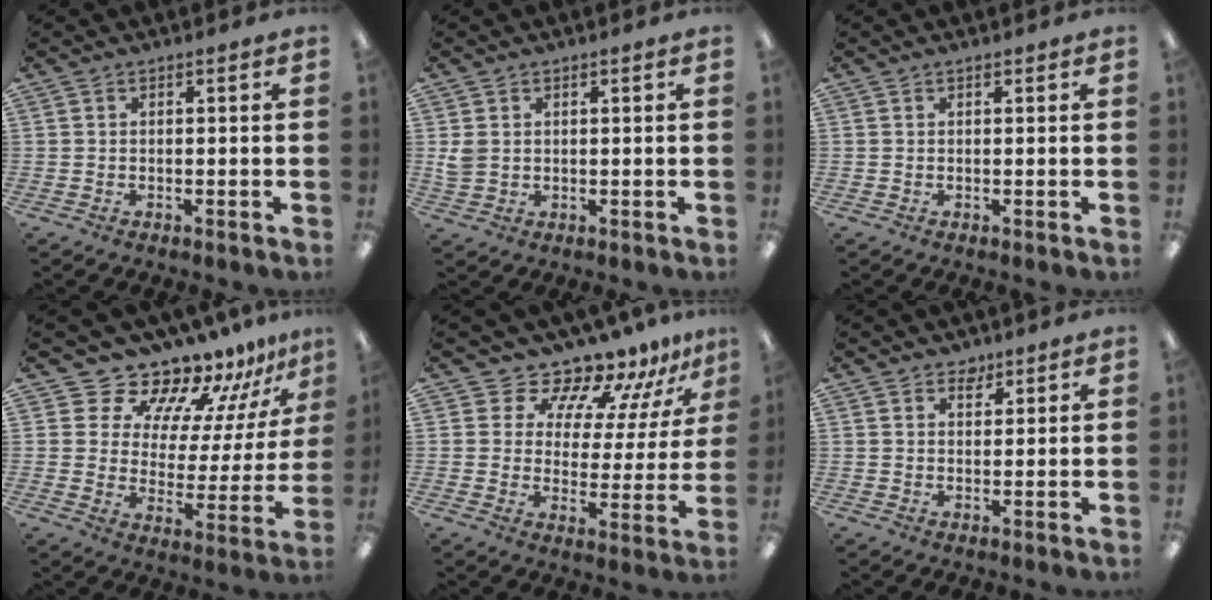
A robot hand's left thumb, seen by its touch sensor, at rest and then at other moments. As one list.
[{"total": 3.4, "force": [1.0, 2.9, 1.5], "torque": [-0.023, 0.002, 0.018]}, {"total": 0.6, "force": [0.5, 0.3, -0.1], "torque": [0.001, 0.001, 0.009]}, {"total": 13.4, "force": [12.3, 5.1, 1.5], "torque": [-0.046, -0.120, 0.217]}, {"total": 11.1, "force": [10.5, 3.6, 1.2], "torque": [-0.044, -0.102, 0.190]}, {"total": 3.2, "force": [2.5, 2.0, 0.3], "torque": [0.004, -0.009, 0.044]}]